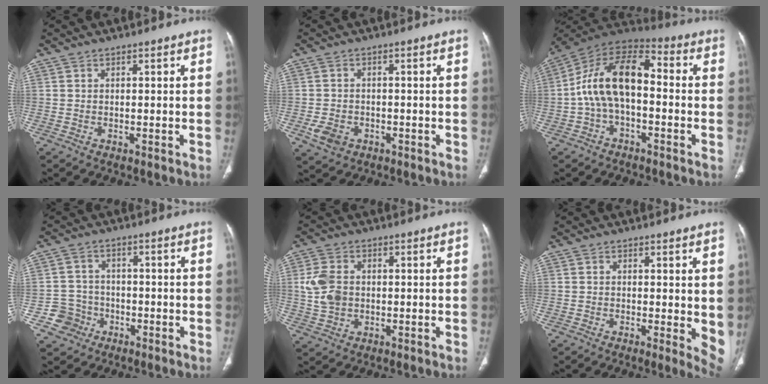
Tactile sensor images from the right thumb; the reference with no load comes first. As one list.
[{"total": 4.3, "force": [-1.6, 3.3, 2.1], "torque": [-0.036, 0.007, -0.021]}, {"total": 14.8, "force": [-1.1, 8.3, 12.3], "torque": [-0.210, 0.049, -0.032]}, {"total": 5.5, "force": [-2.4, 4.9, 0.2], "torque": [0.023, 0.020, -0.042]}, {"total": 6.7, "force": [0.4, 4.8, 4.6], "torque": [-0.096, 0.003, 0.011]}, {"total": 5.7, "force": [0.4, 1.9, 5.3], "torque": [-0.060, -0.014, 0.004]}]